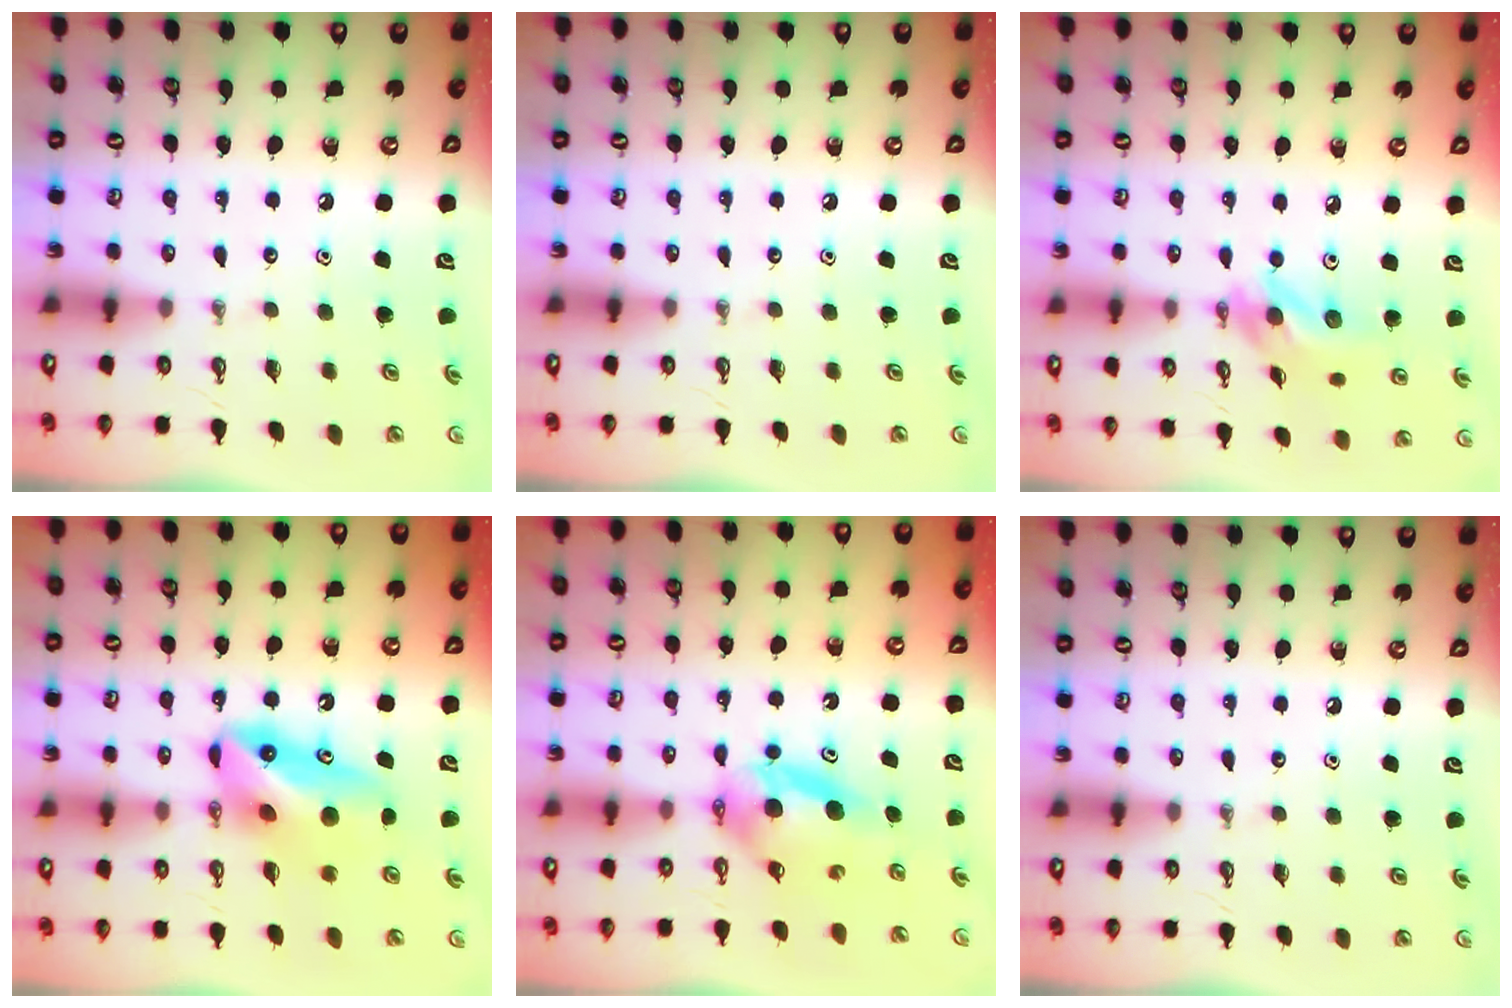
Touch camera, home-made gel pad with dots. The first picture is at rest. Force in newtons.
{"total": 0.0}
{"total": 13.3, "press": 12.2, "slide": 5.5}
{"total": 9.8, "press": 9.1, "slide": 3.6}
{"total": 7.8, "press": 5.4, "slide": 5.7}
{"total": 0.0}